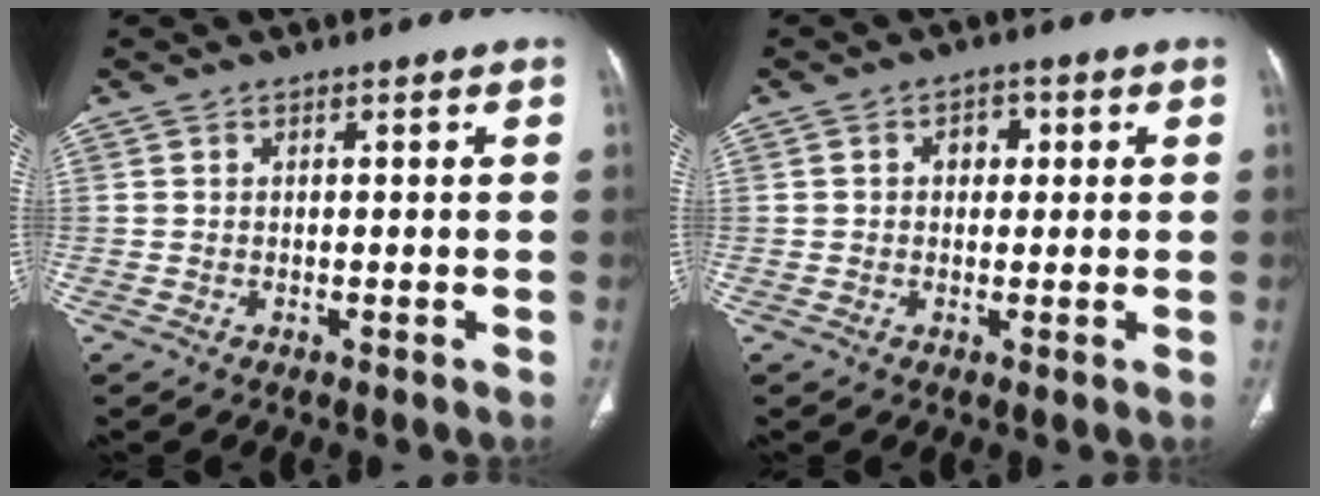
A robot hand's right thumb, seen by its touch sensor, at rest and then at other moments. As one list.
[{"total": 3.0, "force": [0.6, 2.3, 1.8], "torque": [-0.012, 0.005, 0.005]}]